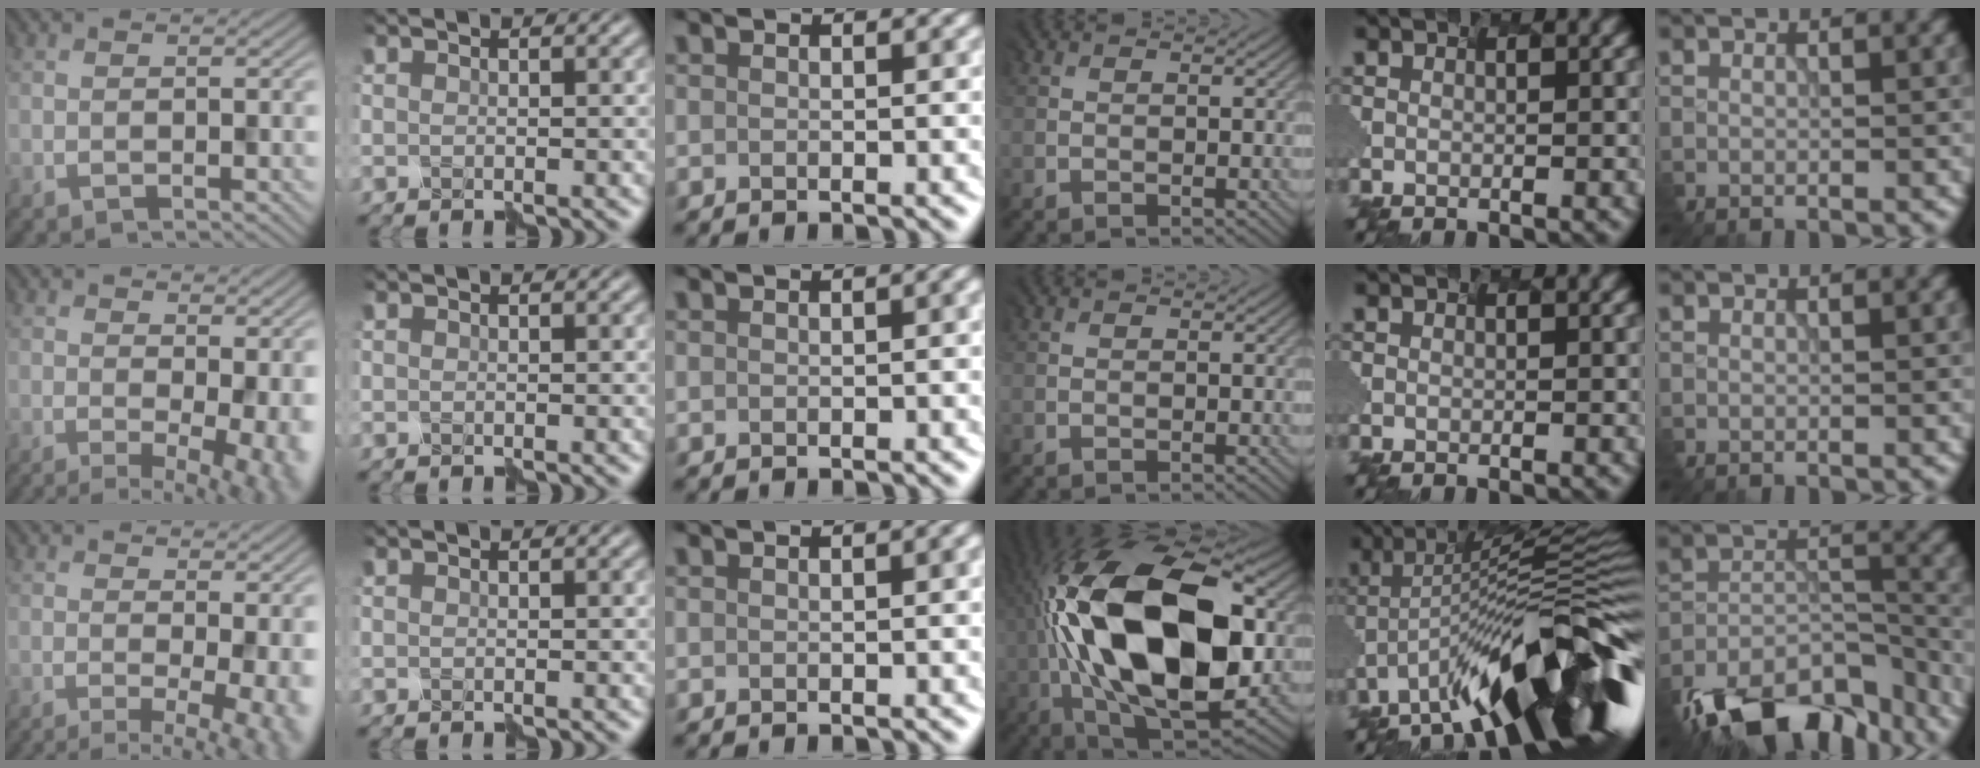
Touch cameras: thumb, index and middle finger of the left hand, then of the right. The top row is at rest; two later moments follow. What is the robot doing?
{"motion": "assemble", "object": "spray bottle"}